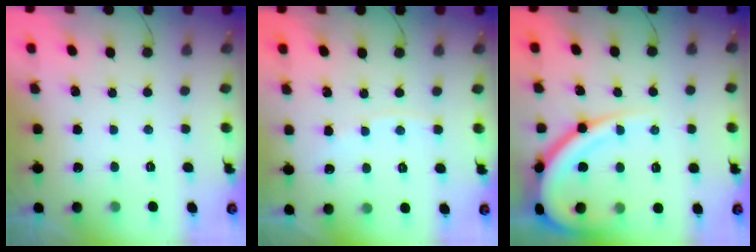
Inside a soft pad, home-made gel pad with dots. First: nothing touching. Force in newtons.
{"total": 4.2, "press": 4.2, "slide": 0.6}
{"total": 13.8, "press": 13.7, "slide": 1.2}